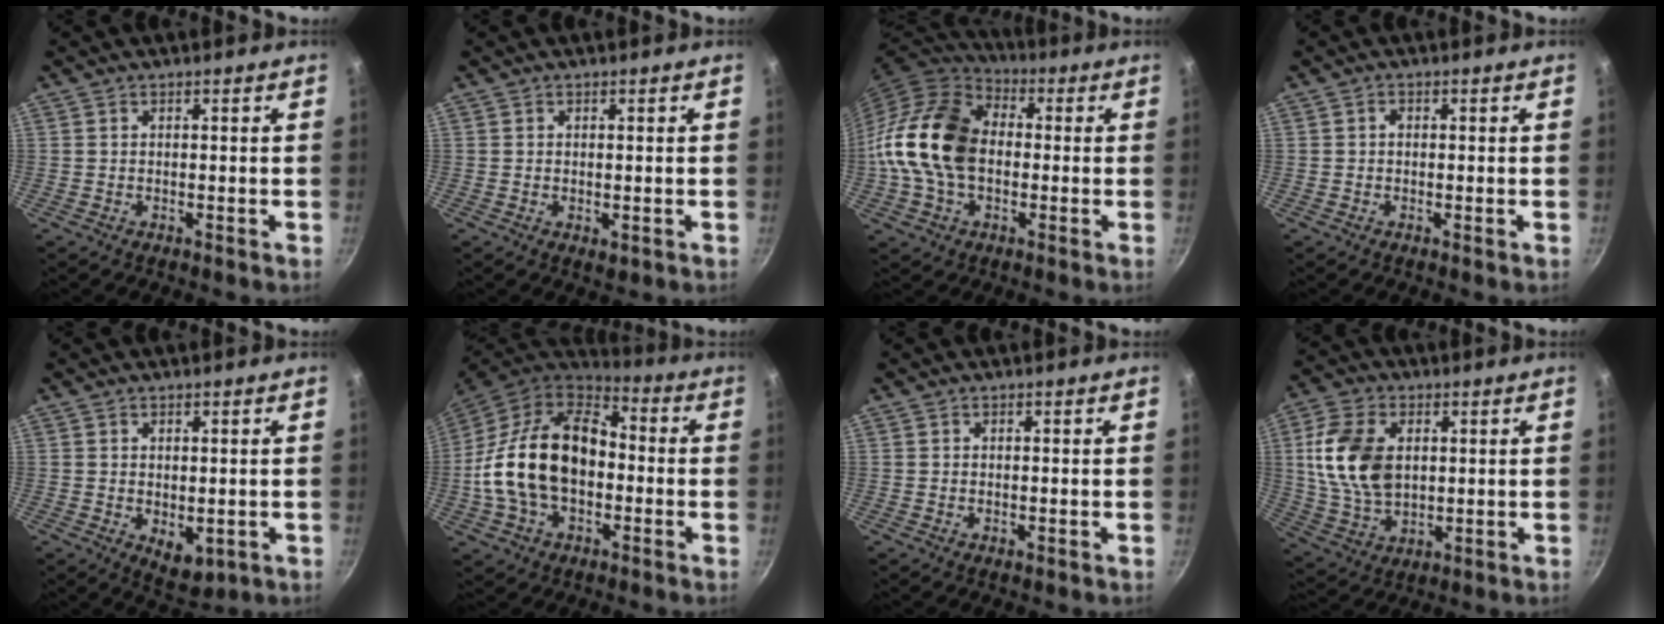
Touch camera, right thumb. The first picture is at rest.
{"total": 1.6, "force": [-0.1, 1.0, 1.3], "torque": [-0.019, -0.005, -0.001]}
{"total": 18.9, "force": [-0.6, 13.8, 13.0], "torque": [-0.218, 0.035, -0.023]}
{"total": 1.0, "force": [-0.1, 0.8, 0.7], "torque": [-0.012, 0.005, -0.004]}
{"total": 5.4, "force": [-0.6, 3.5, 4.1], "torque": [-0.048, -0.013, 0.001]}
{"total": 21.8, "force": [-1.7, 14.5, 16.2], "torque": [-0.273, 0.042, -0.038]}
{"total": 0.6, "force": [0.0, 0.4, 0.5], "torque": [-0.008, 0.000, -0.001]}
{"total": 14.3, "force": [2.3, 9.4, 10.6], "torque": [-0.189, -0.008, 0.049]}